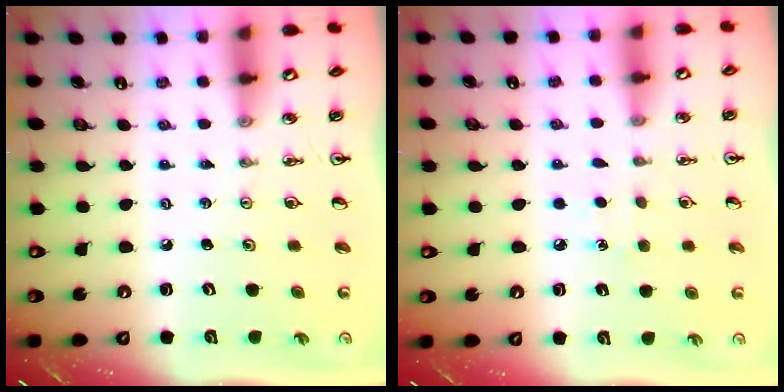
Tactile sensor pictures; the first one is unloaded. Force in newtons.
{"total": 4.2, "press": 4.2, "slide": 0.5}